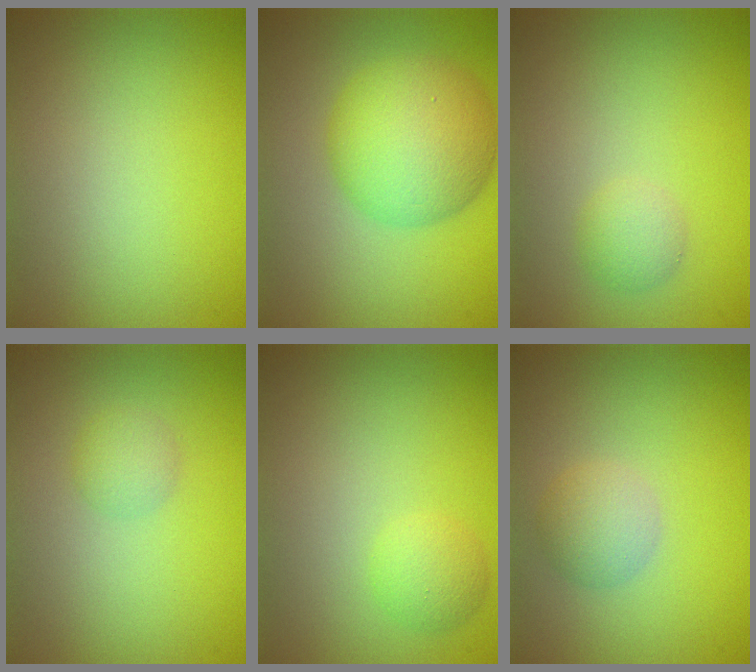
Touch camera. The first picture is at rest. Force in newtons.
{"total": 7.4, "press": 7.4, "slide": 0.1}
{"total": 1.5, "press": 1.5, "slide": 0.0}
{"total": 1.4, "press": 1.4, "slide": 0.0}
{"total": 1.7, "press": 1.7, "slide": 0.1}
{"total": 2.3, "press": 2.3, "slide": 0.1}